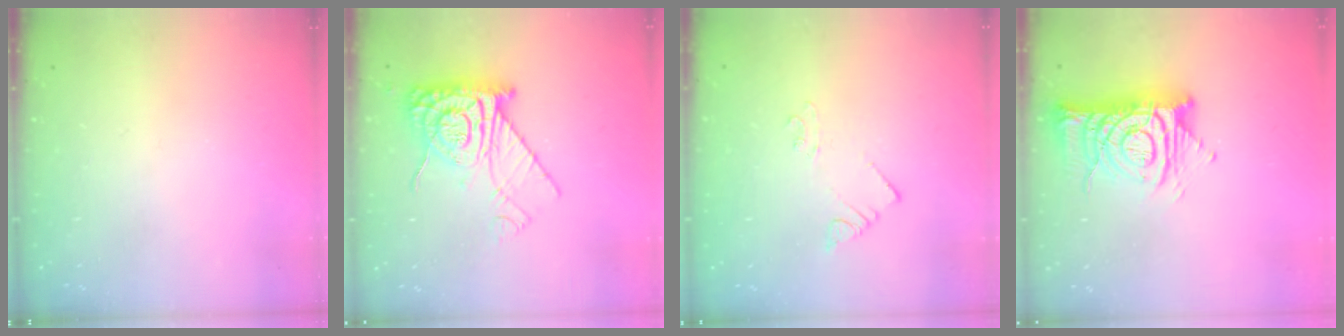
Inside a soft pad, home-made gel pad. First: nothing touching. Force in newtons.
{"total": 13.9, "press": 13.8, "slide": 1.4}
{"total": 2.2, "press": 2.2, "slide": 0.3}
{"total": 13.4, "press": 13.4, "slide": 1.3}